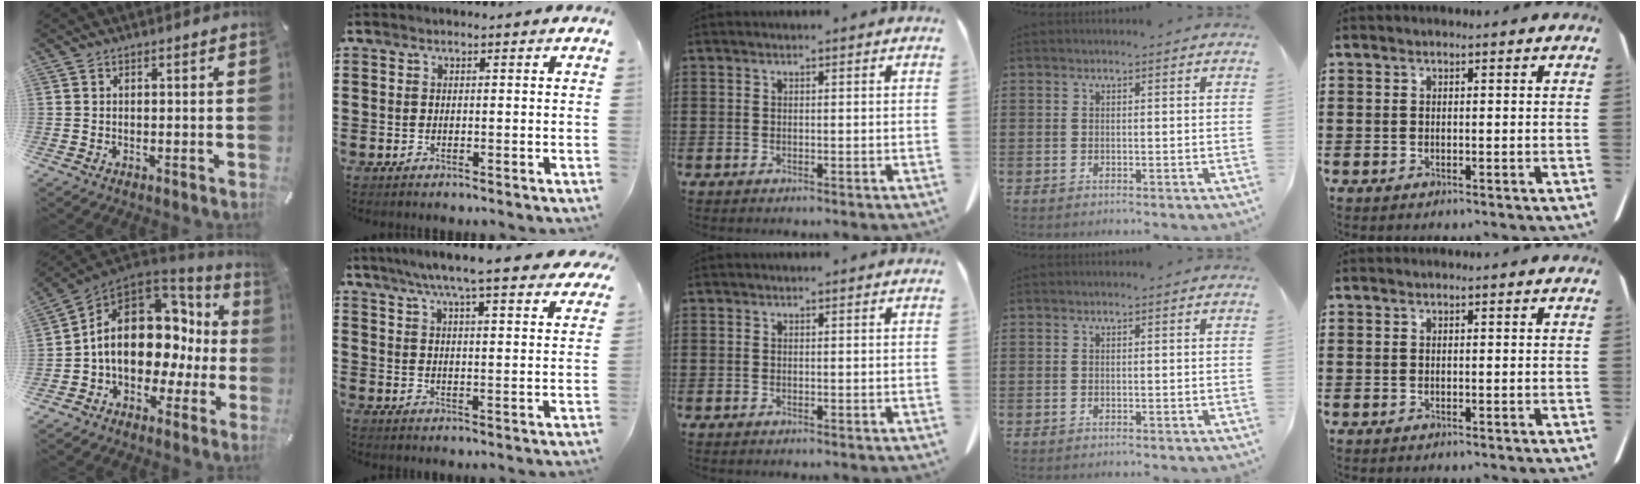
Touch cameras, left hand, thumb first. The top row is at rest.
{"thumb": {"total": 16.3, "force": [1.1, 11.8, 11.2], "torque": [-0.193, -0.008, 0.022]}, "index": {"total": 7.1, "force": [6.2, -0.3, 3.4], "torque": [-0.089, -0.029, 0.106]}}